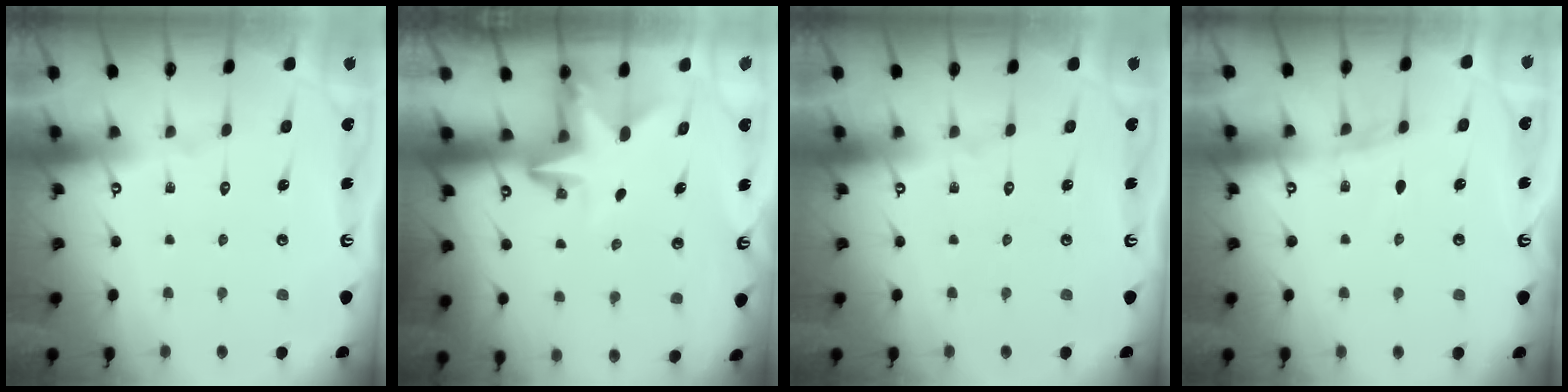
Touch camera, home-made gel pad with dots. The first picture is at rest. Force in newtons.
{"total": 3.2, "press": 3.2, "slide": 0.1}
{"total": 0.0}
{"total": 4.7, "press": 4.6, "slide": 0.6}